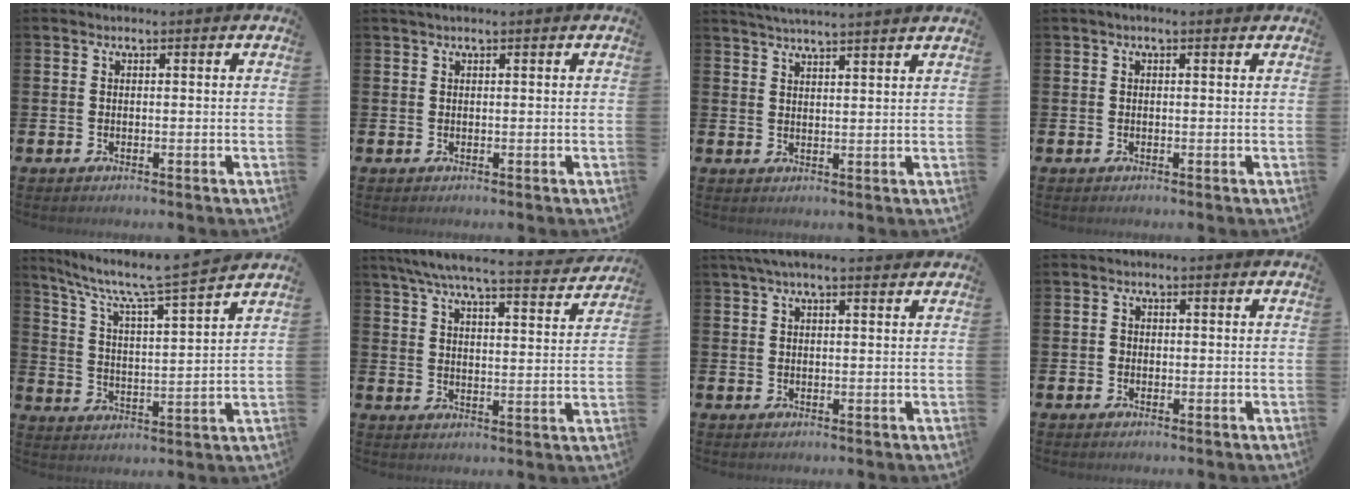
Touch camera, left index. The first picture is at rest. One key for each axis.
{"total": 0.7, "fx": 0.5, "fy": 0.0, "fz": 0.5, "tx": -0.004, "ty": 0.001, "tz": 0.008}
{"total": 3.6, "fx": 3.5, "fy": -0.8, "fz": 0.3, "tx": -0.015, "ty": -0.012, "tz": 0.063}
{"total": 0.7, "fx": 0.1, "fy": 0.2, "fz": 0.6, "tx": -0.006, "ty": 0.002, "tz": 0.000}
{"total": 8.0, "fx": 7.2, "fy": 0.0, "fz": 3.4, "tx": -0.095, "ty": -0.057, "tz": 0.118}
{"total": 7.2, "fx": 6.6, "fy": 0.9, "fz": 2.9, "tx": -0.064, "ty": -0.043, "tz": 0.111}
{"total": 3.3, "fx": 2.5, "fy": 0.6, "fz": 2.1, "tx": -0.040, "ty": -0.002, "tz": 0.043}
{"total": 1.0, "fx": -0.3, "fy": 0.9, "fz": 0.2, "tx": 0.001, "ty": 0.003, "tz": -0.009}